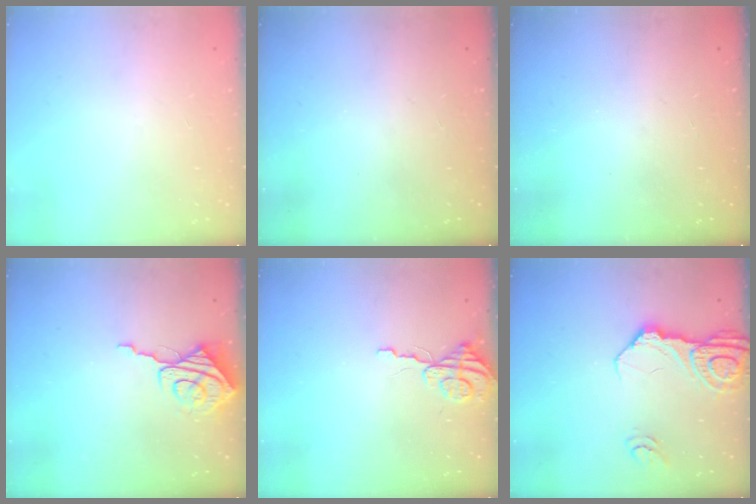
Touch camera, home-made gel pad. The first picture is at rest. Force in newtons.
{"total": 0.0}
{"total": 0.0}
{"total": 8.4, "press": 8.4, "slide": 0.9}
{"total": 4.1, "press": 4.1, "slide": 0.3}
{"total": 13.2, "press": 13.2, "slide": 1.4}